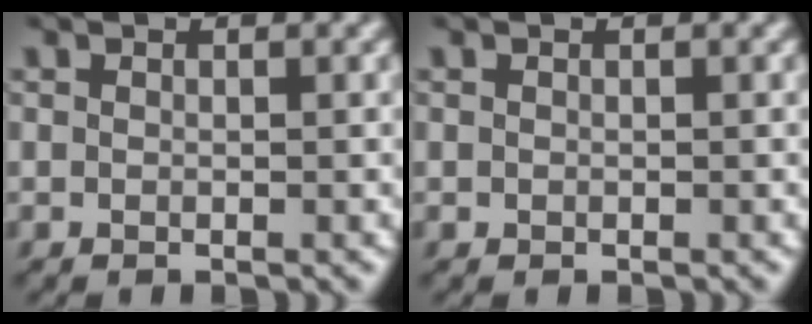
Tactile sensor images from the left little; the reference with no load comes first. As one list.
[{"total": 0.0}]